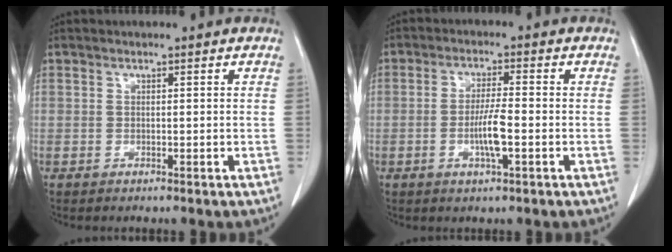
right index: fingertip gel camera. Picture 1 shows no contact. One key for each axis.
{"total": 5.1, "fx": -1.3, "fy": 0.4, "fz": 4.9, "tx": -0.094, "ty": -0.004, "tz": -0.022}